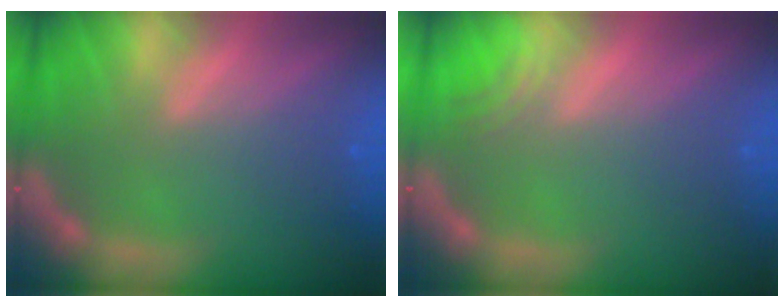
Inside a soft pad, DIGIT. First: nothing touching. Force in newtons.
{"total": 1.5}